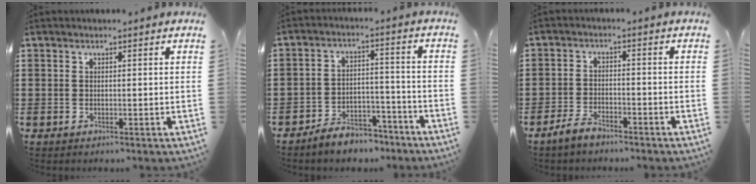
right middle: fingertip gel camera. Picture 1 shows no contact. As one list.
[{"total": 5.4, "force": [-5.2, 1.4, 0.9], "torque": [-0.012, 0.019, -0.103]}, {"total": 3.5, "force": [-3.1, 1.1, 1.4], "torque": [-0.039, 0.005, -0.065]}]